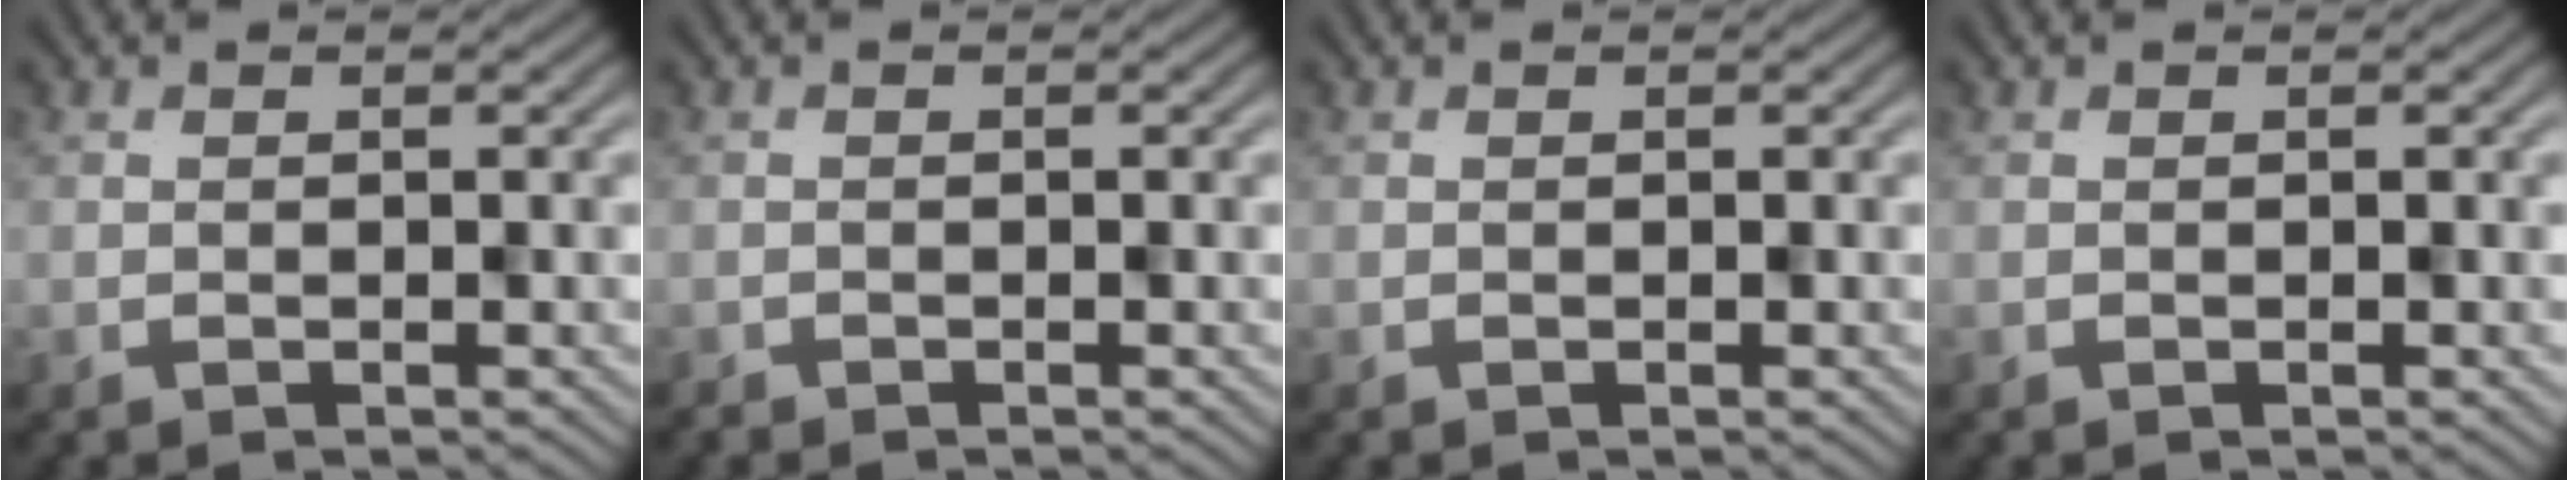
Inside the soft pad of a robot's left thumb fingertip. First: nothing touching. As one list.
[{"total": 0.7, "force": [-0.6, 0.1, -0.2], "torque": [0.003, -0.002, -0.011]}, {"total": 0.0}, {"total": 0.0}]